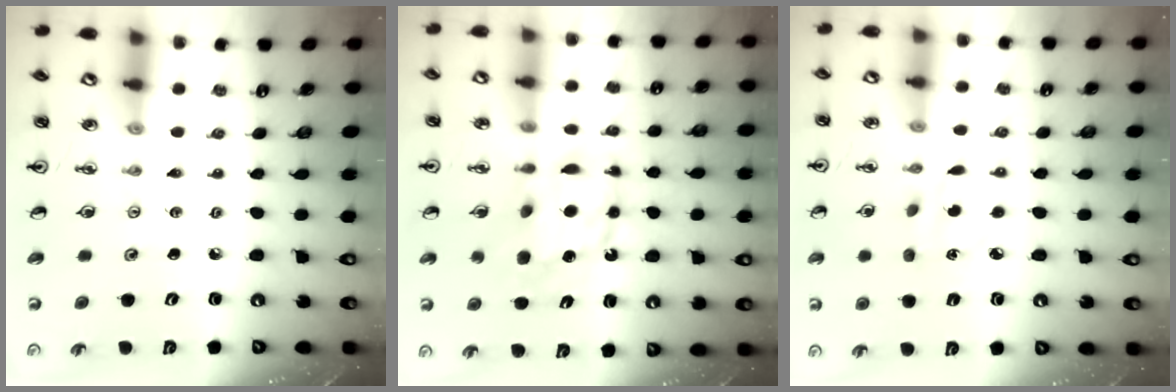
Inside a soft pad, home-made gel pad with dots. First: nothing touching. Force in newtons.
{"total": 10.9, "press": 10.8, "slide": 0.7}
{"total": 3.7, "press": 3.6, "slide": 0.9}